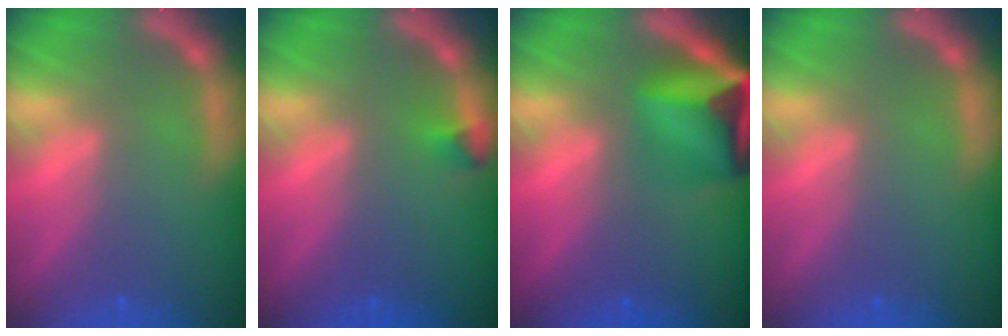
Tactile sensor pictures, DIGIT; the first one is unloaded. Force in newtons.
{"total": 0.9}
{"total": 9.0}
{"total": 0.0}